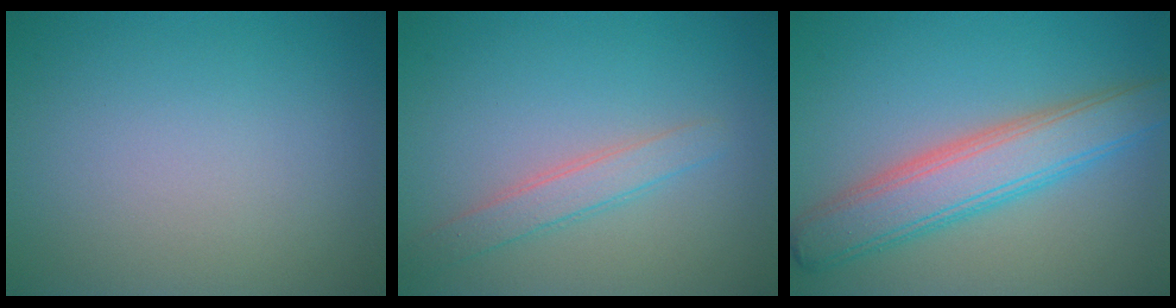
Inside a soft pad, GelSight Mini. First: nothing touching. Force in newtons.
{"total": 2.3, "press": 2.3, "slide": 0.1}
{"total": 6.1, "press": 6.1, "slide": 0.4}